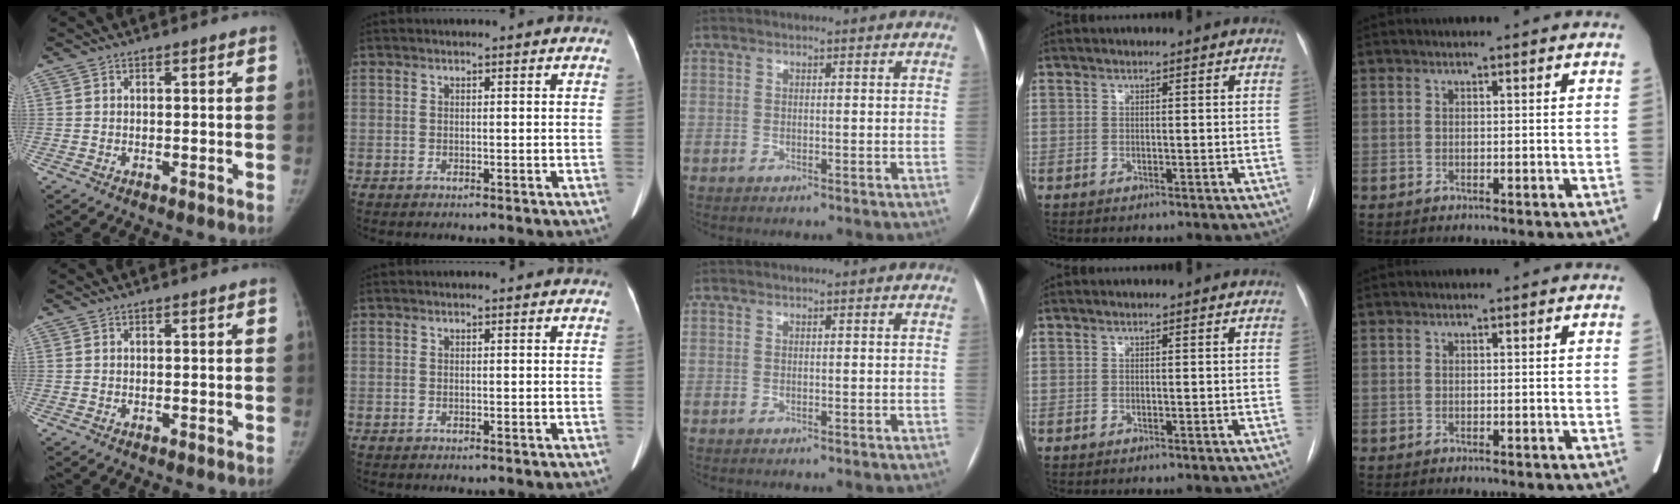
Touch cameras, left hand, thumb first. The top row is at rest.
{}